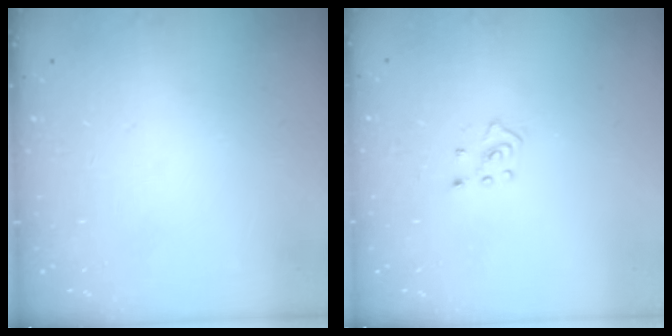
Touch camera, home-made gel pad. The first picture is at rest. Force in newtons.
{"total": 2.4, "press": 2.4, "slide": 0.5}